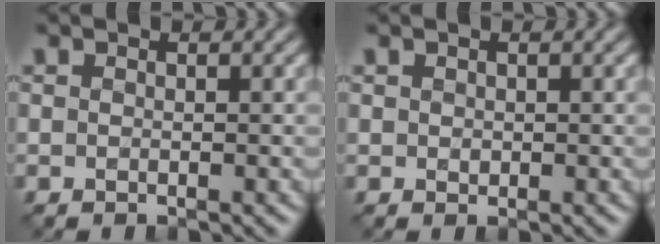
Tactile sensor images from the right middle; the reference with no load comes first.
{"total": 0.5, "force": [0.1, 0.5, 0.2], "torque": [-0.003, -0.003, 0.005]}